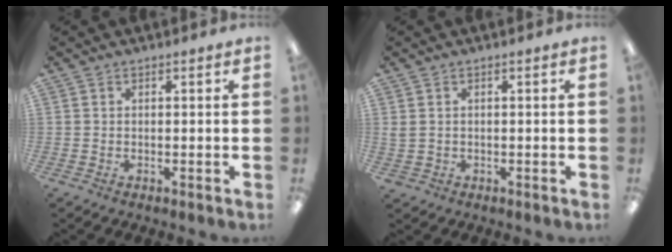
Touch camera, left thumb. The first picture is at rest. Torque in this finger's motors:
{"motor_torque": [-0.12, 0.17, 0.05, -0.06, 0.04]}